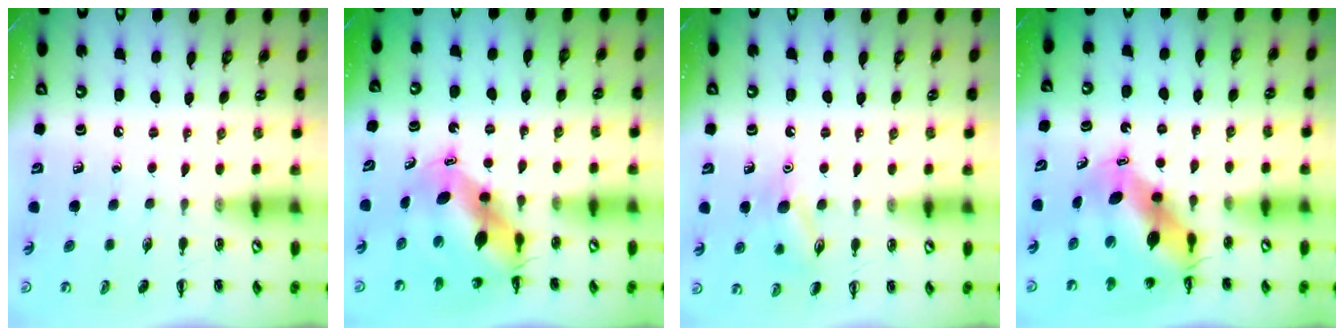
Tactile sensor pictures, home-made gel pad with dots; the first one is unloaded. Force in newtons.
{"total": 9.6, "press": 9.2, "slide": 2.9}
{"total": 9.7, "press": 9.6, "slide": 1.0}
{"total": 10.0, "press": 9.6, "slide": 2.8}